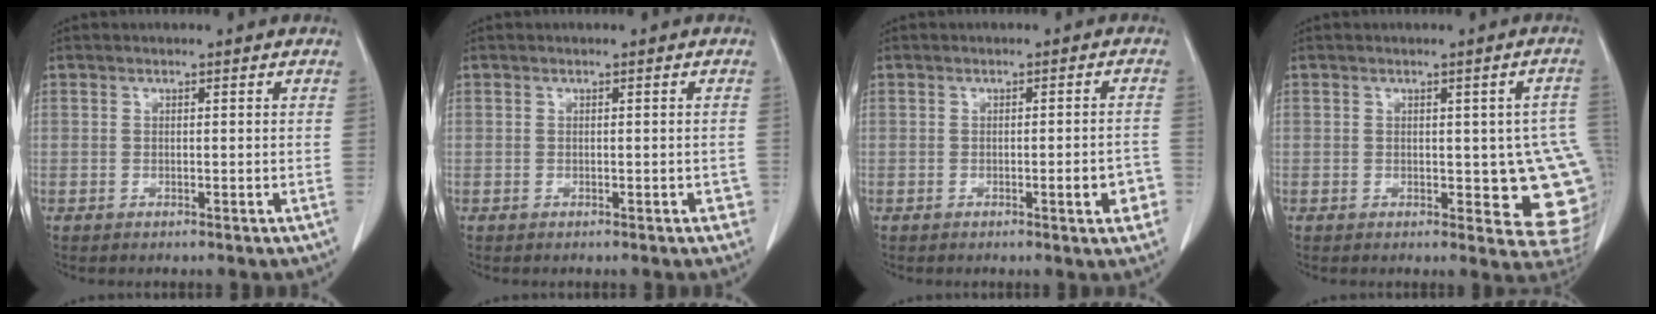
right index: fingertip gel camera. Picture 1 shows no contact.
{"total": 1.3, "force": [-0.6, 0.7, 0.9], "torque": [-0.001, 0.004, -0.004]}
{"total": 4.2, "force": [-1.8, 0.8, 3.7], "torque": [-0.040, 0.002, -0.022]}
{"total": 10.2, "force": [-0.8, 4.1, 9.3], "torque": [-0.098, 0.003, -0.003]}